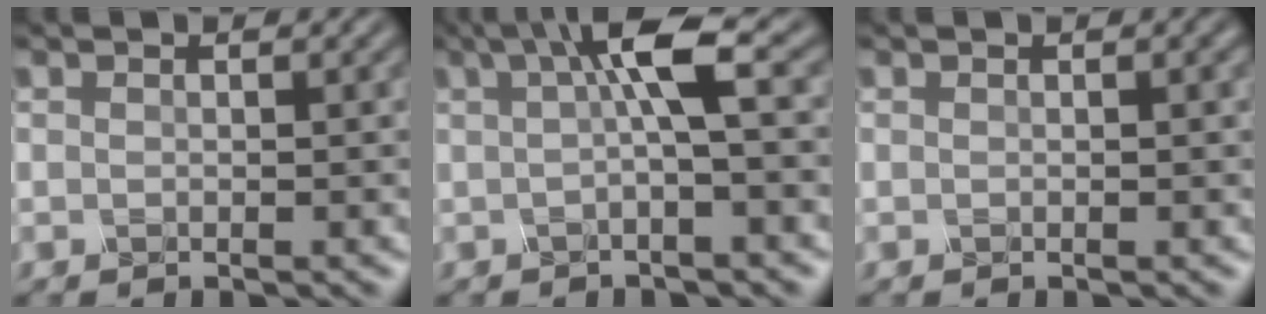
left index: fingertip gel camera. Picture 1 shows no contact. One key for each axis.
{"total": 4.9, "fx": 0.9, "fy": 0.6, "fz": 4.7, "tx": -0.085, "ty": 0.011, "tz": 0.010}
{"total": 1.3, "fx": 0.4, "fy": 0.4, "fz": 1.1, "tx": -0.015, "ty": 0.003, "tz": 0.006}